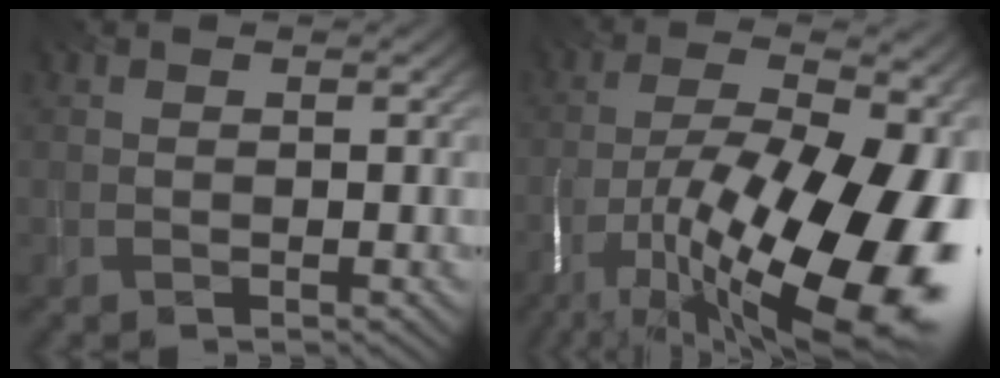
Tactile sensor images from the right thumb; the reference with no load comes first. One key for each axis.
{"total": 21.6, "fx": -8.9, "fy": 7.9, "fz": 18.0, "tx": -0.282, "ty": -0.027, "tz": -0.145}